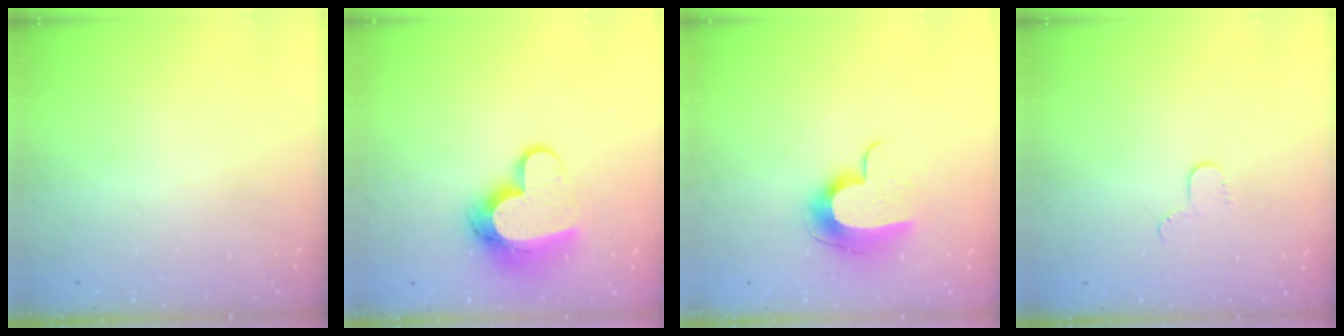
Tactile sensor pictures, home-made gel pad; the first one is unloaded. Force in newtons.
{"total": 12.7, "press": 12.7, "slide": 1.4}
{"total": 10.2, "press": 10.2, "slide": 0.1}
{"total": 4.2, "press": 4.2, "slide": 0.4}